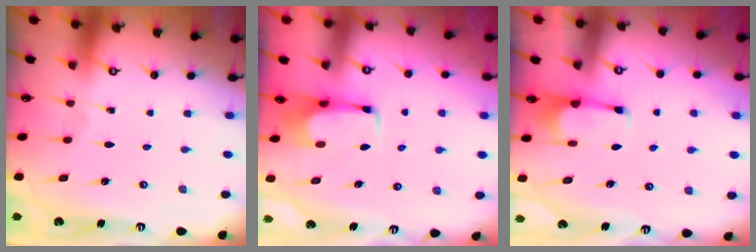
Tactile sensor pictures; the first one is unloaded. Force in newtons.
{"total": 0.7, "press": 0.6, "slide": 0.3}
{"total": 0.0}